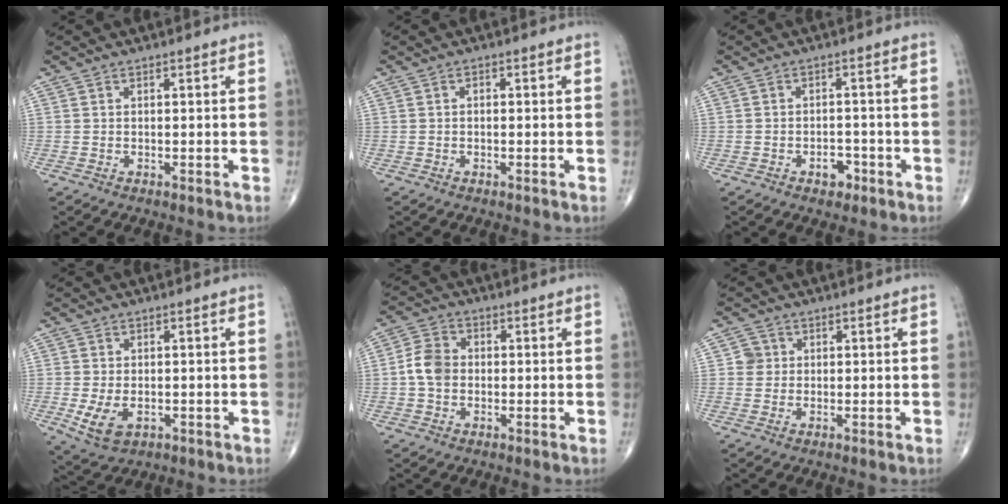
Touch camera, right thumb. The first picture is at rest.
{"total": 0.7, "force": [0.0, 0.5, 0.6], "torque": [-0.008, 0.002, -0.001]}
{"total": 3.1, "force": [-1.7, 1.9, 1.7], "torque": [-0.008, 0.013, -0.023]}
{"total": 5.9, "force": [-1.6, 3.7, 4.4], "torque": [-0.081, -0.005, -0.018]}
{"total": 5.7, "force": [-0.5, 4.4, 3.5], "torque": [-0.061, 0.015, -0.017]}
{"total": 2.4, "force": [0.4, 2.3, 0.4], "torque": [0.010, 0.004, 0.001]}